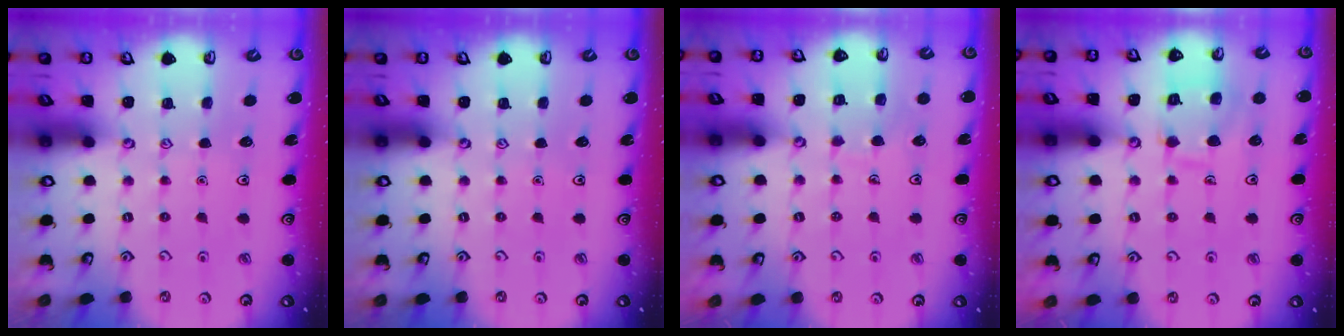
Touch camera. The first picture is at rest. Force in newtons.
{"total": 0.0}
{"total": 5.8, "press": 5.7, "slide": 0.6}
{"total": 10.6, "press": 10.6, "slide": 1.0}